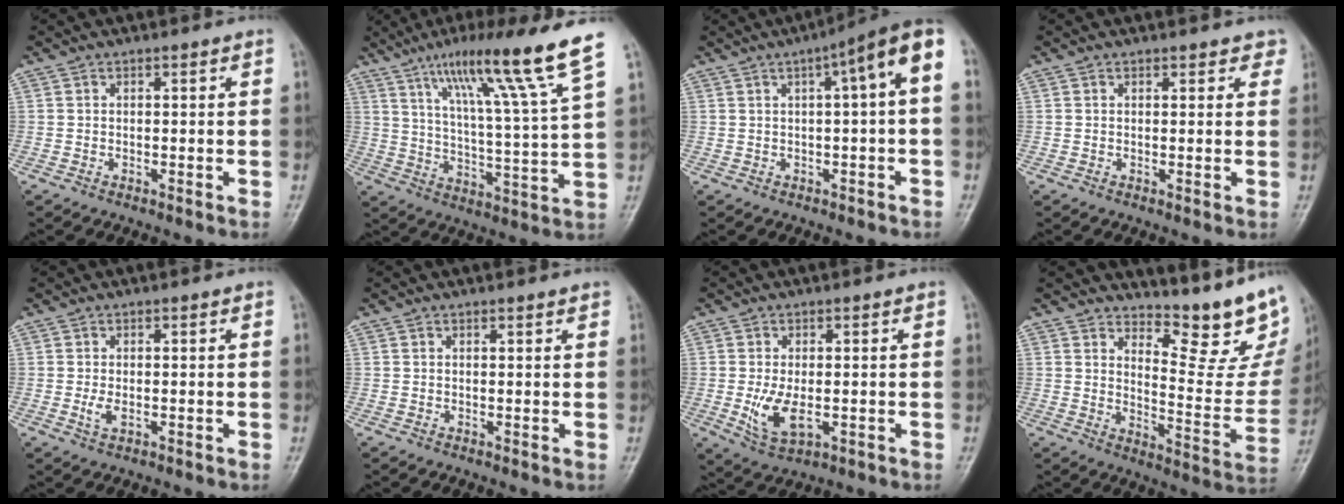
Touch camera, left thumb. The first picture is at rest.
{"total": 17.4, "force": [11.1, 0.4, 13.4], "torque": [-0.203, -0.052, 0.175]}
{"total": 8.1, "force": [1.6, 1.4, 7.9], "torque": [-0.112, 0.030, 0.016]}
{"total": 2.5, "force": [2.1, 1.3, 0.7], "torque": [0.022, -0.004, 0.014]}
{"total": 1.9, "force": [-0.1, 1.1, 1.6], "torque": [-0.035, -0.007, -0.001]}
{"total": 0.9, "force": [0.8, 0.3, 0.4], "torque": [-0.005, -0.004, 0.010]}
{"total": 6.2, "force": [-0.8, 3.4, 5.1], "torque": [-0.099, -0.017, -0.005]}
{"total": 14.4, "force": [11.9, 3.4, 7.3], "torque": [-0.063, -0.119, 0.163]}